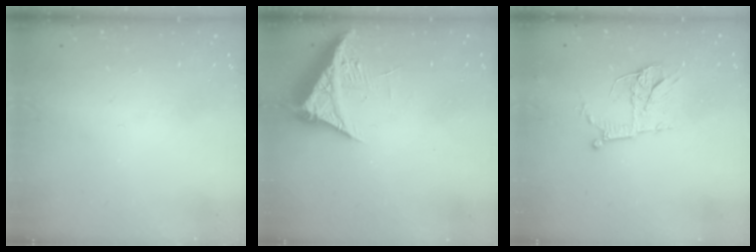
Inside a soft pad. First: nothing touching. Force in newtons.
{"total": 8.1, "press": 8.0, "slide": 0.8}
{"total": 11.2, "press": 11.1, "slide": 0.7}